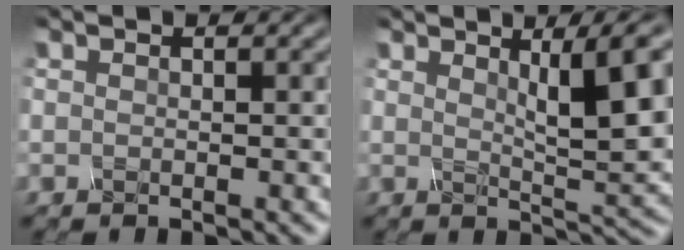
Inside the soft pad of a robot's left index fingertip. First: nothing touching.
{"total": 9.0, "force": [3.1, 2.2, 8.2], "torque": [-0.102, 0.006, 0.054]}